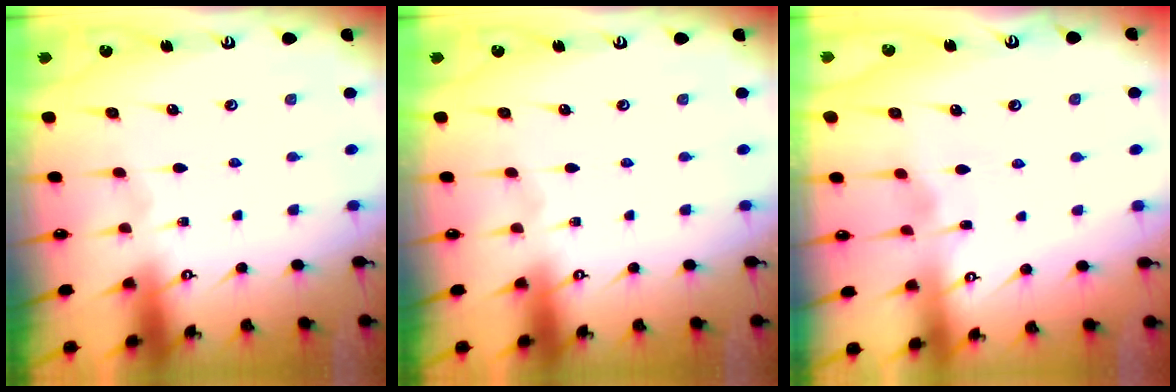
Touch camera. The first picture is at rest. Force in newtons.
{"total": 0.0}
{"total": 2.9, "press": 2.8, "slide": 0.4}